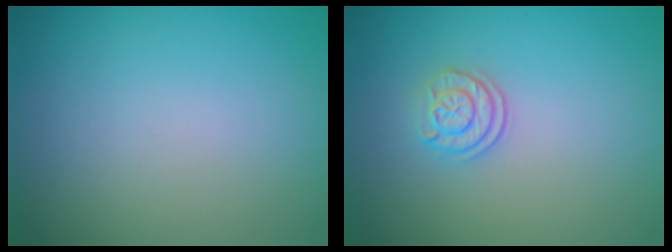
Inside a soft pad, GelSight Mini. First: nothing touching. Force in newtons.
{"total": 2.0, "press": 1.8, "slide": 0.9}